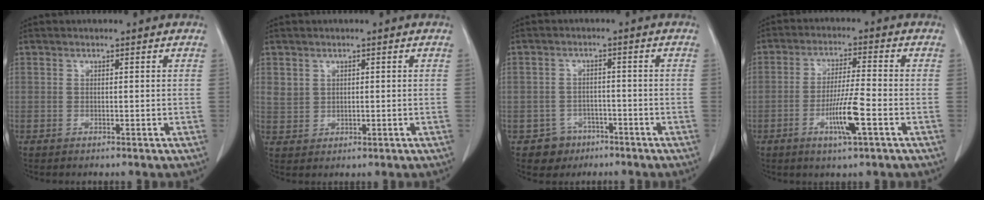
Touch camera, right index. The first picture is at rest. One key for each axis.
{"total": 2.7, "fx": 1.2, "fy": 2.3, "fz": 0.7, "tx": -0.011, "ty": -0.001, "tz": 0.028}
{"total": 4.3, "fx": -2.4, "fy": 3.6, "fz": -0.1, "tx": 0.006, "ty": 0.015, "tz": -0.033}
{"total": 7.8, "fx": -3.0, "fy": 0.2, "fz": 7.2, "tx": -0.136, "ty": -0.010, "tz": -0.055}